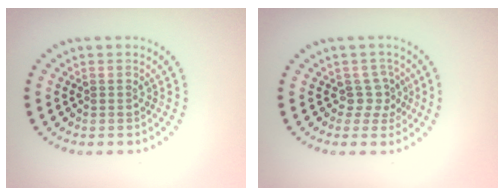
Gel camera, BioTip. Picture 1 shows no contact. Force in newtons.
{"total": 1.9, "press": 1.4, "slide": 1.3}